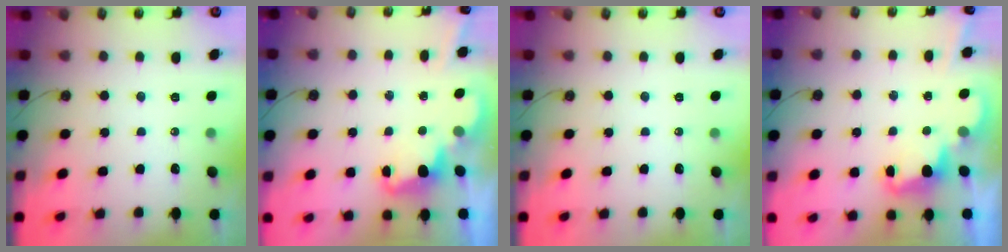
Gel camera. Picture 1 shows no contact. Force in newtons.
{"total": 2.3, "press": 2.2, "slide": 0.5}
{"total": 0.0}
{"total": 2.4, "press": 2.3, "slide": 0.5}